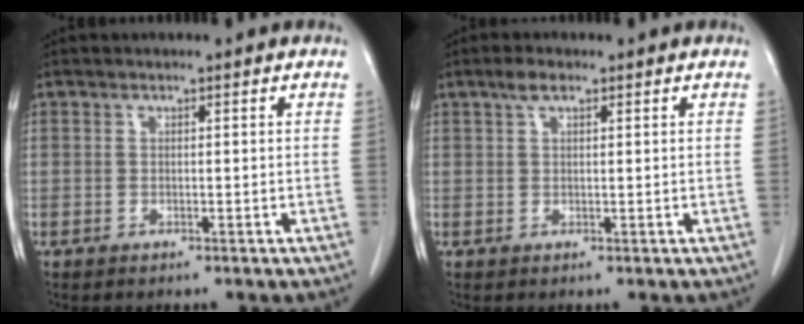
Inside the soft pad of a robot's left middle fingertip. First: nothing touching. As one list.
[{"total": 2.1, "force": [1.3, 0.7, 1.5], "torque": [-0.034, 0.007, 0.024]}]